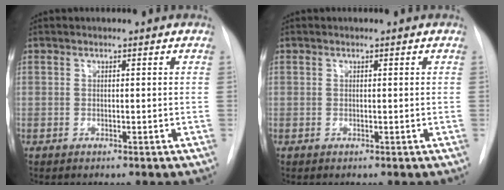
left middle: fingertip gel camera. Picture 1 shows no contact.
{"total": 0.0}